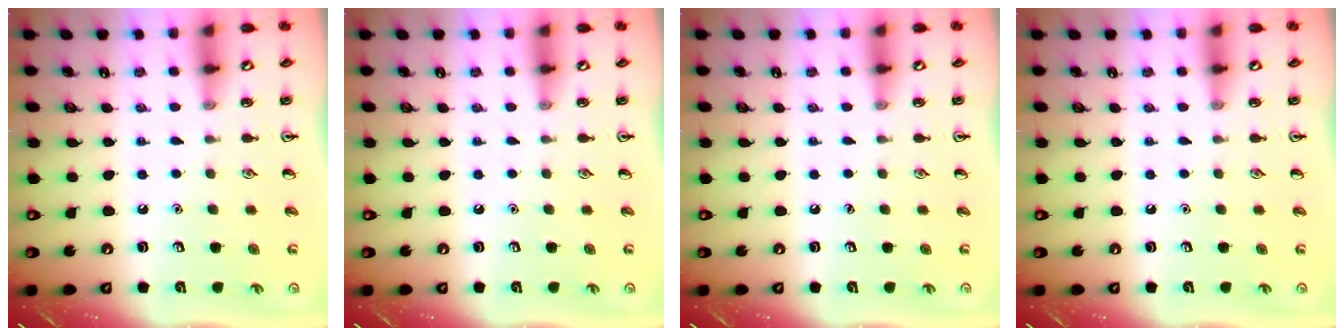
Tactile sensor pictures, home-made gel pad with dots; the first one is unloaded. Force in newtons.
{"total": 0.0}
{"total": 0.0}
{"total": 0.0}